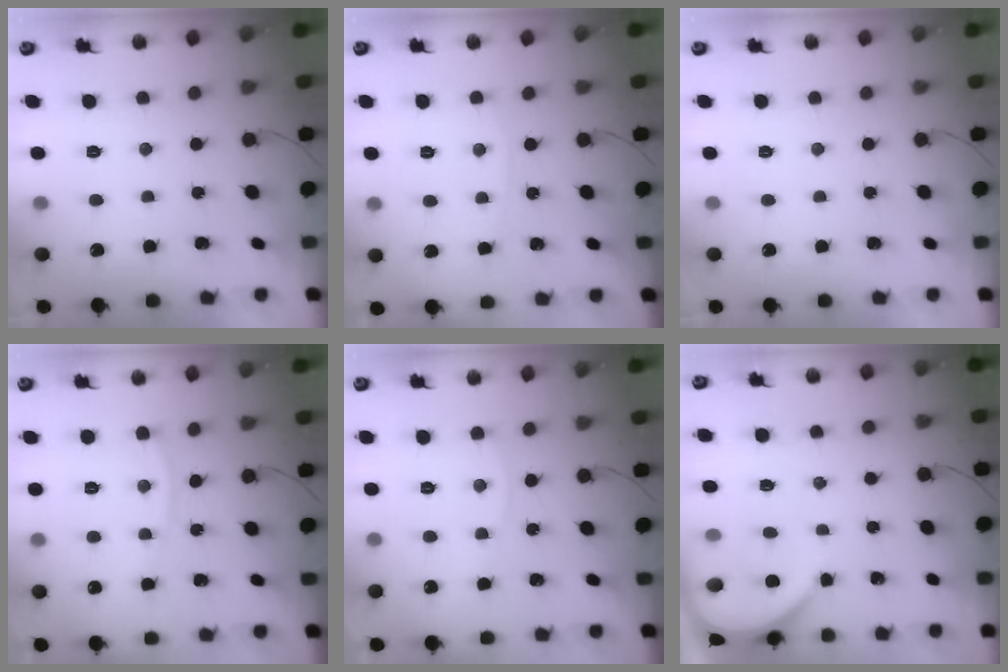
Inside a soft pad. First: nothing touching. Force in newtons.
{"total": 2.3, "press": 2.2, "slide": 0.3}
{"total": 0.0}
{"total": 6.4, "press": 6.3, "slide": 0.7}
{"total": 2.8, "press": 2.7, "slide": 0.4}
{"total": 3.9, "press": 3.9, "slide": 0.6}